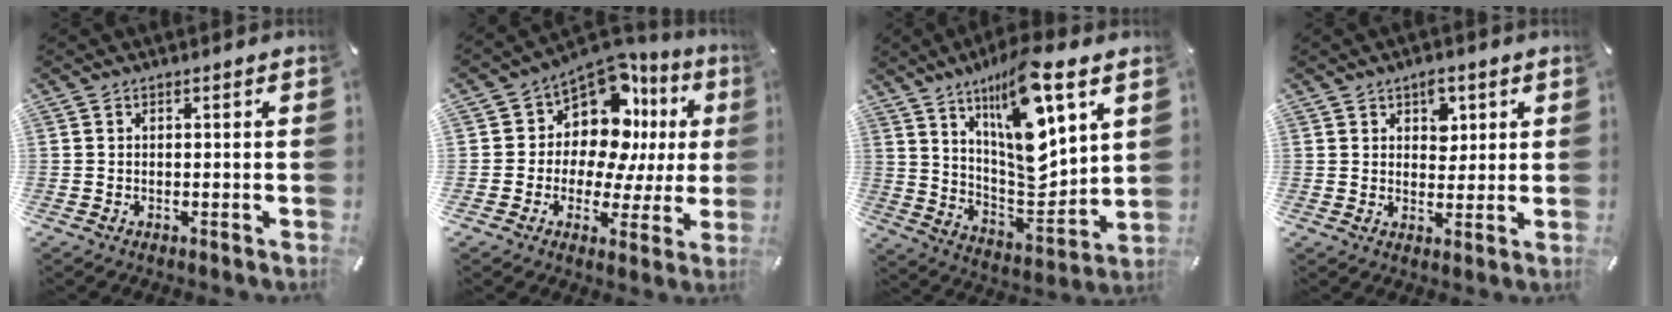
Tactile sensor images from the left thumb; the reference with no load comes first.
{"total": 12.7, "force": [6.1, 8.8, 6.9], "torque": [-0.123, -0.067, 0.108]}
{"total": 17.8, "force": [10.2, 5.8, 13.3], "torque": [-0.226, -0.069, 0.165]}
{"total": 4.6, "force": [2.3, 3.3, 2.2], "torque": [-0.011, -0.010, 0.033]}